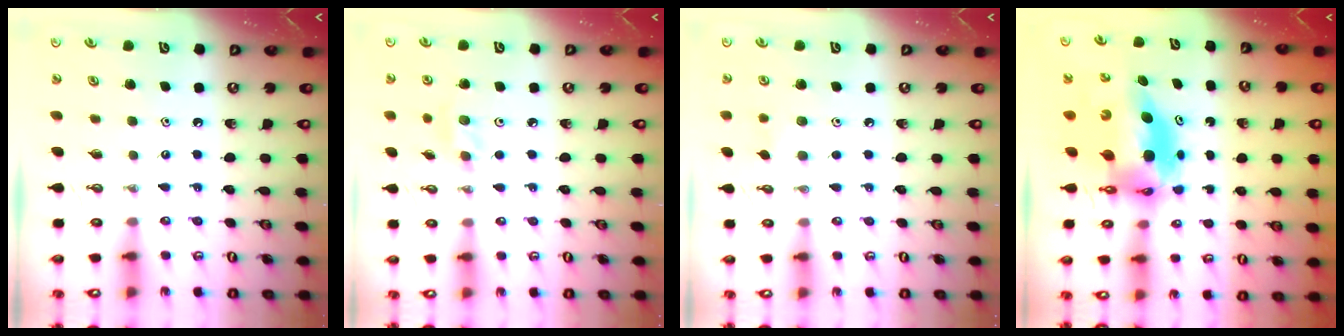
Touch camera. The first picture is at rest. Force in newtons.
{"total": 6.4, "press": 6.3, "slide": 0.8}
{"total": 5.8, "press": 5.7, "slide": 0.8}
{"total": 7.9, "press": 7.9, "slide": 0.8}